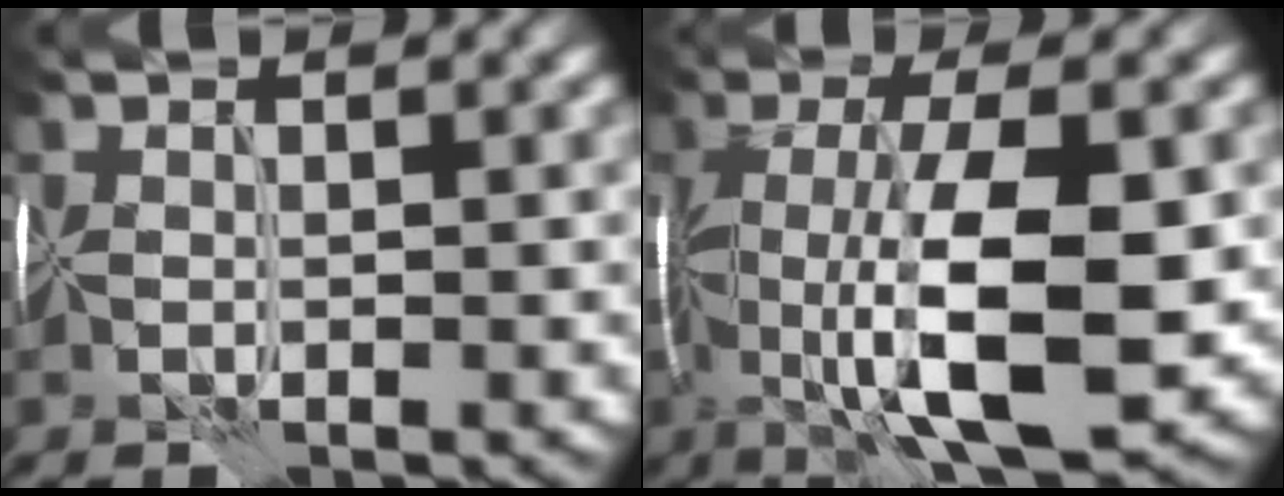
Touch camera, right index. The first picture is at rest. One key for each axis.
{"total": 12.4, "fx": -1.9, "fy": 4.4, "fz": 11.5, "tx": -0.202, "ty": -0.001, "tz": -0.031}